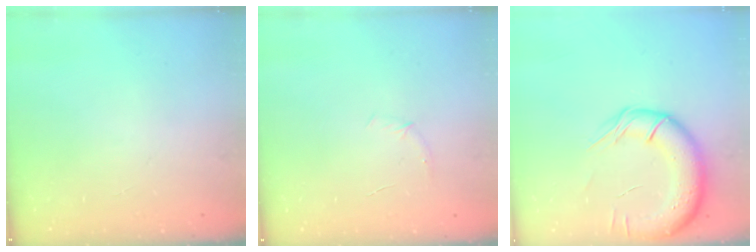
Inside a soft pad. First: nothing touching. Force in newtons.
{"total": 3.8, "press": 3.6, "slide": 1.2}
{"total": 15.4, "press": 14.9, "slide": 4.0}